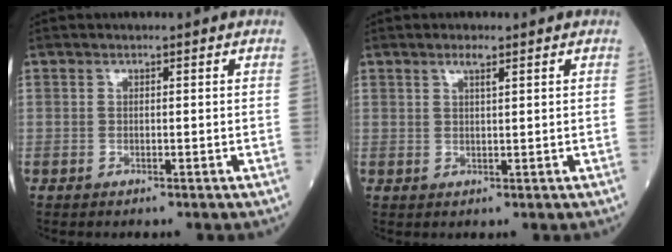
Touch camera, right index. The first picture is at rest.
{"total": 1.6, "force": [1.1, 0.1, 1.2], "torque": [-0.024, 0.001, 0.020]}